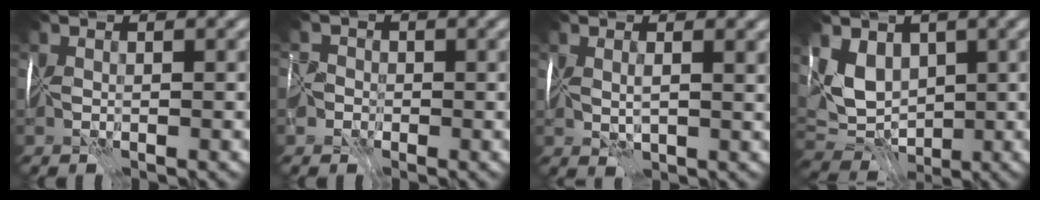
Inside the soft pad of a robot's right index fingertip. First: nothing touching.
{"total": 4.3, "force": [-2.6, 3.1, 1.4], "torque": [-0.002, -0.007, -0.070]}
{"total": 1.7, "force": [0.5, 0.3, 1.5], "torque": [-0.033, -0.007, 0.013]}
{"total": 4.8, "force": [1.1, 3.2, 3.4], "torque": [-0.063, -0.011, 0.018]}